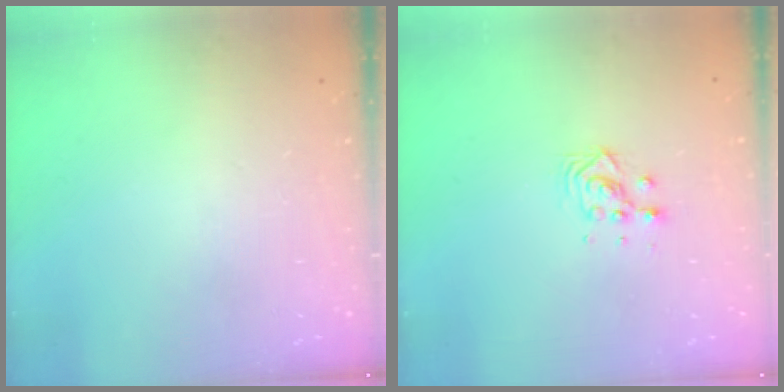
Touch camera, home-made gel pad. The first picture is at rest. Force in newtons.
{"total": 4.5, "press": 4.5, "slide": 0.2}